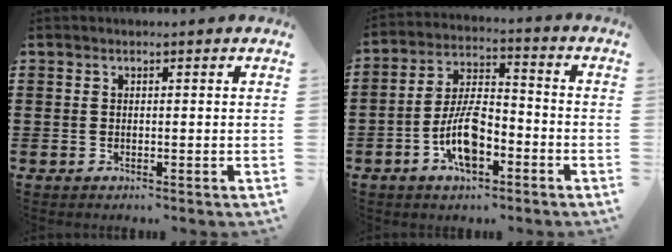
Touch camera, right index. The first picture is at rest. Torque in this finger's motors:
{"motor_torque": [2.14, 0.00, 0.97, 0.21]}